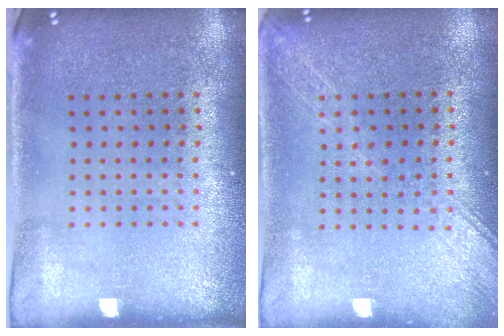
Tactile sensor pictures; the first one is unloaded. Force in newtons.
{"total": 1.7, "press": 1.7, "slide": 0.3}